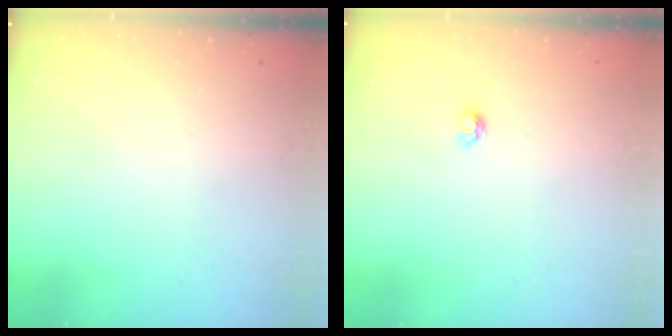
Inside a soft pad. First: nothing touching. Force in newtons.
{"total": 3.8, "press": 3.8, "slide": 0.5}